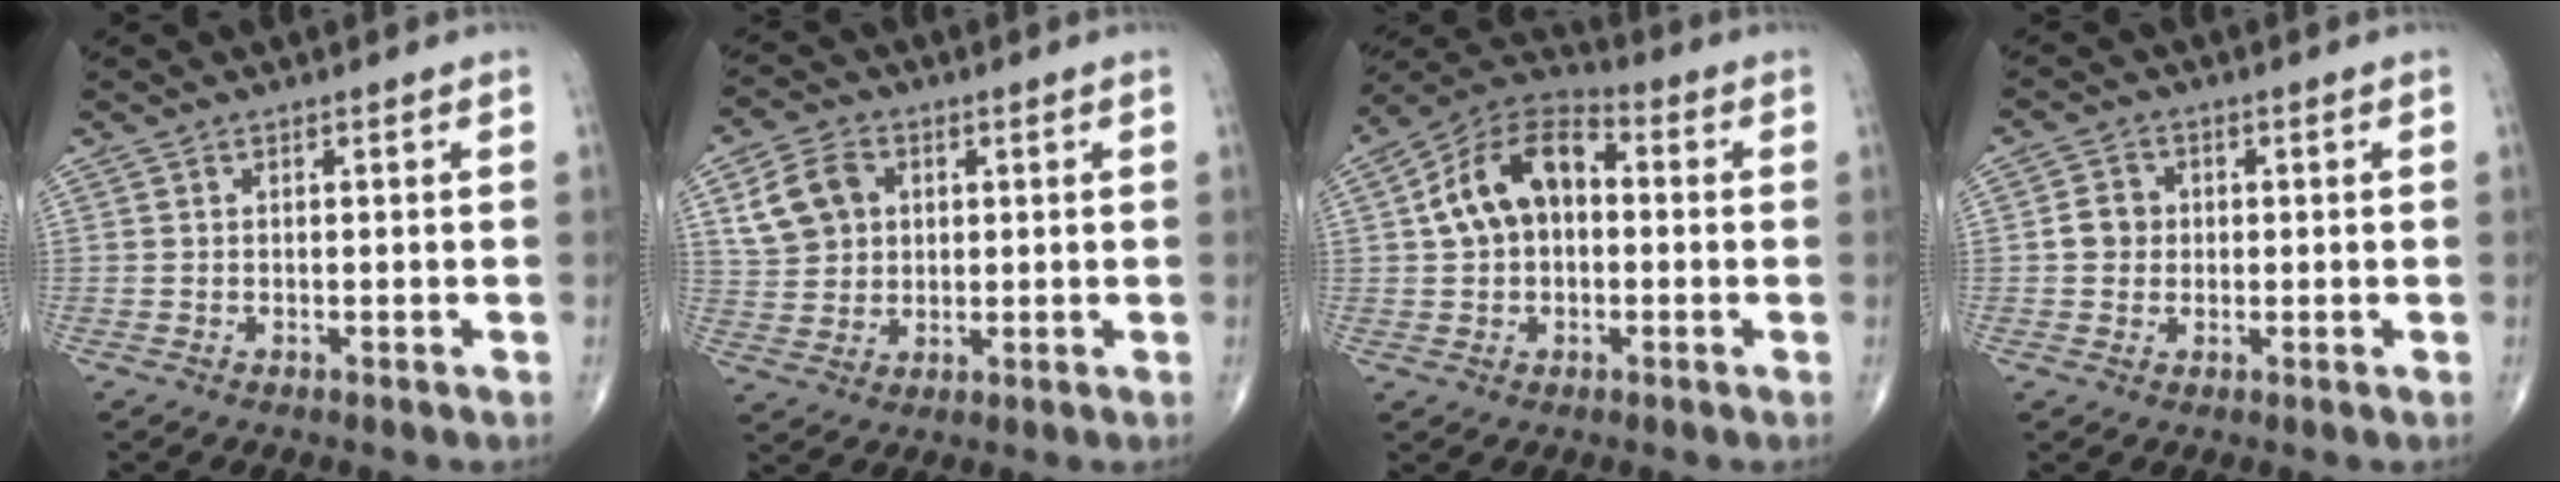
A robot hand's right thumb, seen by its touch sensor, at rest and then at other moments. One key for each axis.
{"total": 8.9, "fx": 2.8, "fy": 7.1, "fz": 4.6, "tx": -0.069, "ty": 0.000, "tz": 0.055}
{"total": 13.1, "fx": 1.2, "fy": 8.7, "fz": 9.8, "tx": -0.156, "ty": 0.034, "tz": 0.007}
{"total": 2.6, "fx": -0.2, "fy": 2.5, "fz": 0.9, "tx": -0.001, "ty": 0.006, "tz": -0.008}